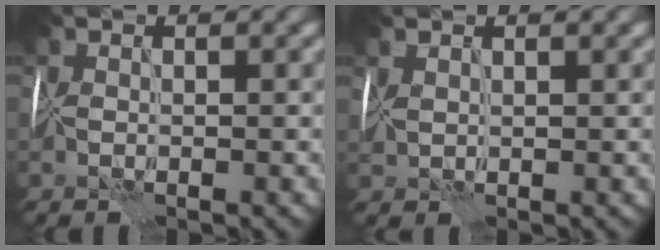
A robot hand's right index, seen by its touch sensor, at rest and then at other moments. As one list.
[{"total": 1.4, "force": [1.1, 0.4, 0.7], "torque": [-0.015, 0.004, 0.023]}]